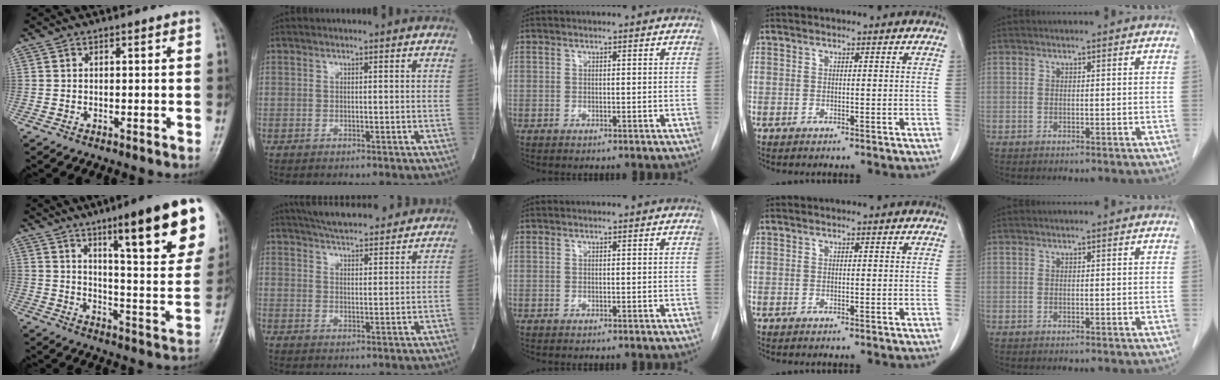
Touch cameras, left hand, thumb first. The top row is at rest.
{"thumb": {"total": 23.1, "force": [12.7, 4.3, 18.9], "torque": [-0.229, -0.047, 0.184]}, "index": {"total": 14.9, "force": [13.5, 3.0, 5.6], "torque": [-0.088, 0.026, 0.190]}}